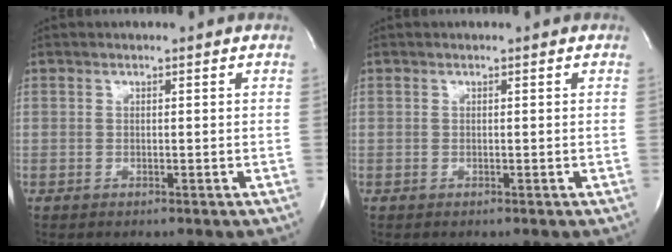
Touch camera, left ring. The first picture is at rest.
{"total": 0.0}